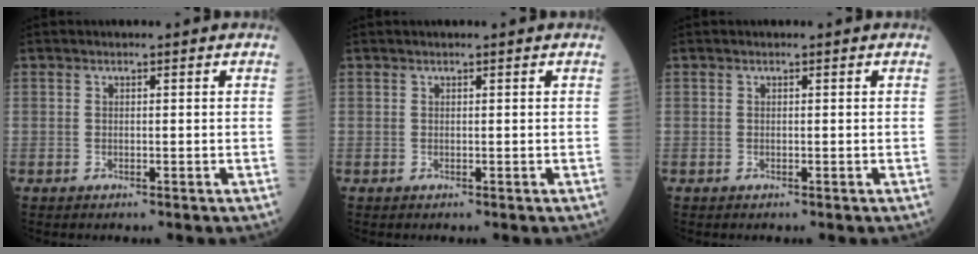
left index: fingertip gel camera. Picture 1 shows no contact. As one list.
[{"total": 1.4, "force": [1.3, 0.1, 0.7], "torque": [0.000, 0.019, 0.019]}, {"total": 0.0}]